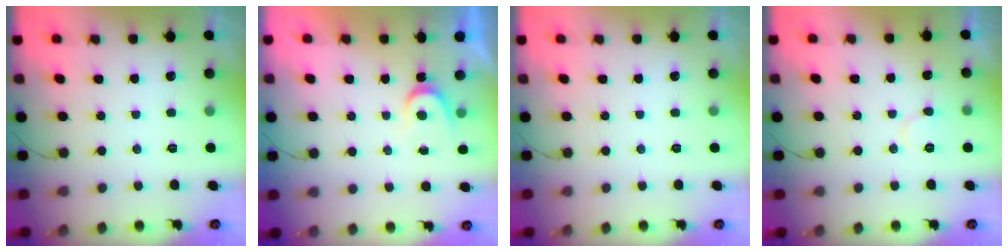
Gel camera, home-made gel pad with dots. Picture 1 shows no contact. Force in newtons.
{"total": 3.6, "press": 3.5, "slide": 0.3}
{"total": 0.0}
{"total": 5.6, "press": 5.5, "slide": 0.5}